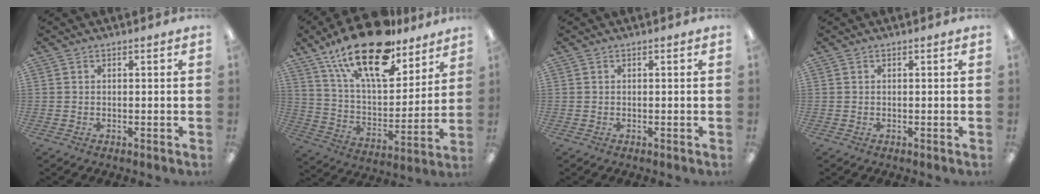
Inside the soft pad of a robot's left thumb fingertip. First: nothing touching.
{"total": 24.5, "force": [17.2, 9.6, 14.5], "torque": [-0.256, -0.099, 0.296]}
{"total": 0.0}
{"total": 0.0}